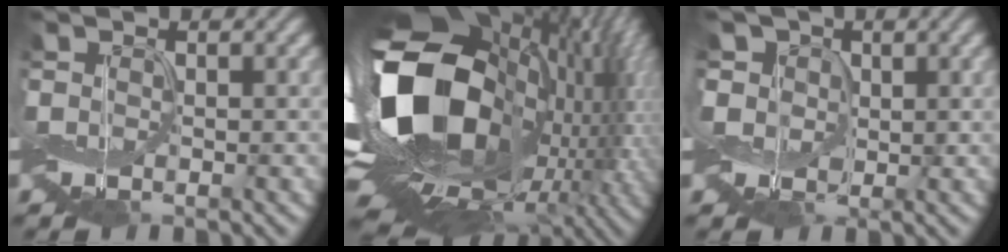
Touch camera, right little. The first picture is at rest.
{"total": 18.5, "force": [0.4, 11.2, 14.7], "torque": [-0.276, -0.041, 0.016]}
{"total": 3.7, "force": [1.3, 3.2, 1.4], "torque": [-0.050, 0.011, 0.014]}